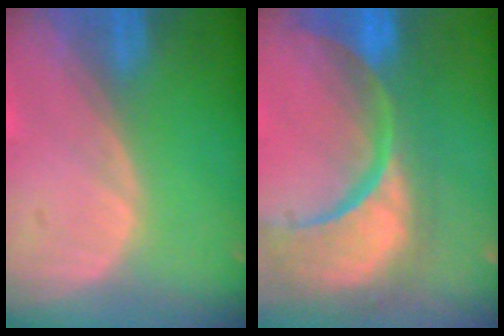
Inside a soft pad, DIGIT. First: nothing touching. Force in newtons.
{"total": 15.5, "press": 12.2, "slide": 9.6}